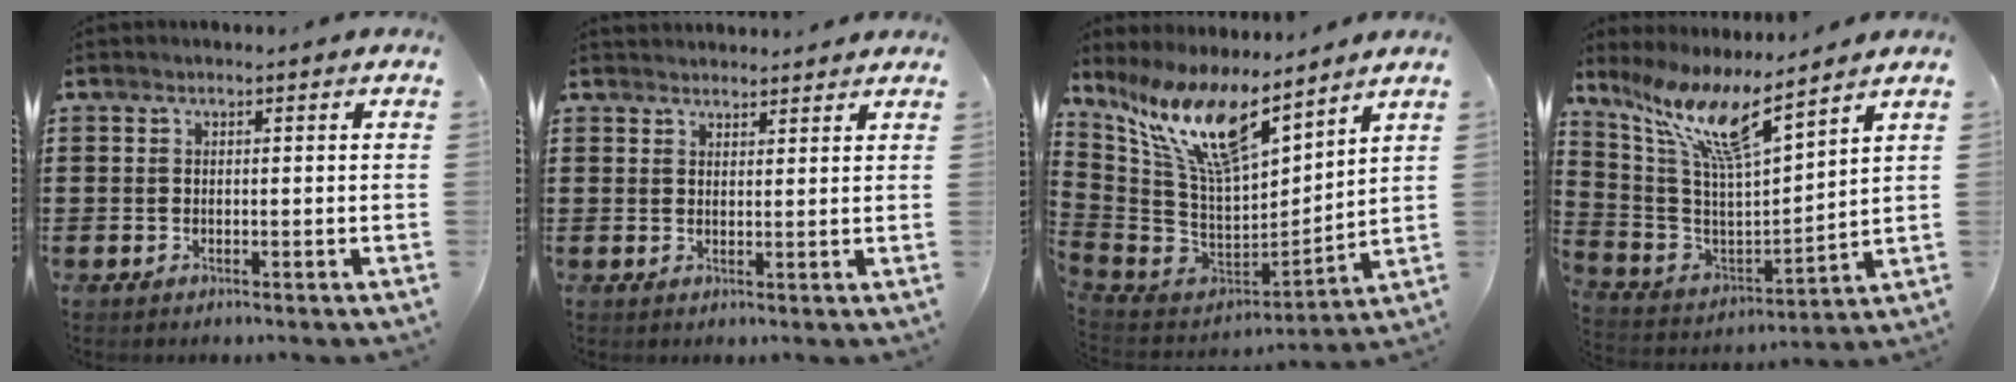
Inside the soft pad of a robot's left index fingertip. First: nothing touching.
{"total": 2.1, "force": [2.1, 0.1, -0.3], "torque": [0.000, -0.001, 0.041]}
{"total": 13.9, "force": [8.9, 3.5, 10.1], "torque": [-0.241, -0.061, 0.149]}
{"total": 11.1, "force": [7.7, 1.3, 7.9], "torque": [-0.185, -0.047, 0.128]}